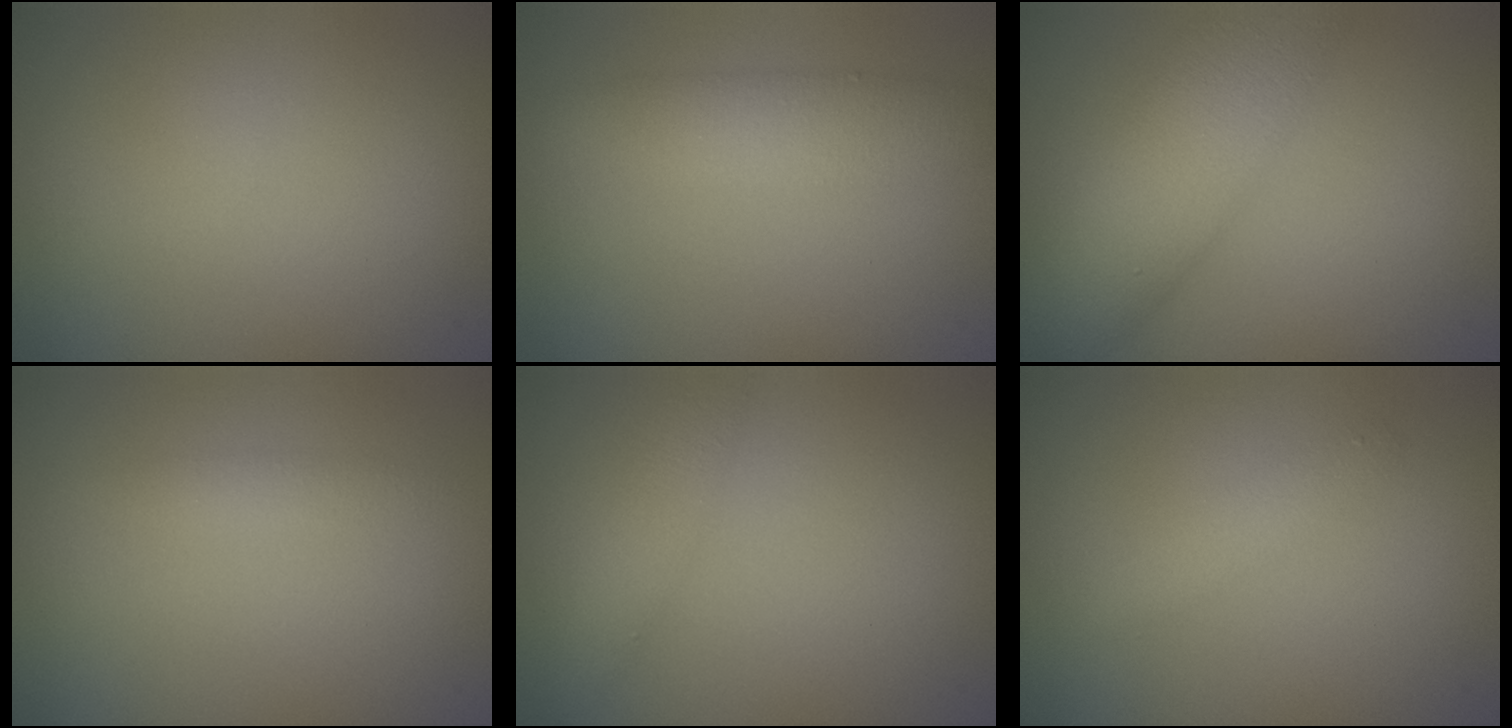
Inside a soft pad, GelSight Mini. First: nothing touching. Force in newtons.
{"total": 4.0, "press": 4.0, "slide": 0.2}
{"total": 8.1, "press": 8.1, "slide": 0.0}
{"total": 1.1, "press": 1.1, "slide": 0.0}
{"total": 2.2, "press": 2.2, "slide": 0.1}
{"total": 1.5, "press": 1.5, "slide": 0.0}